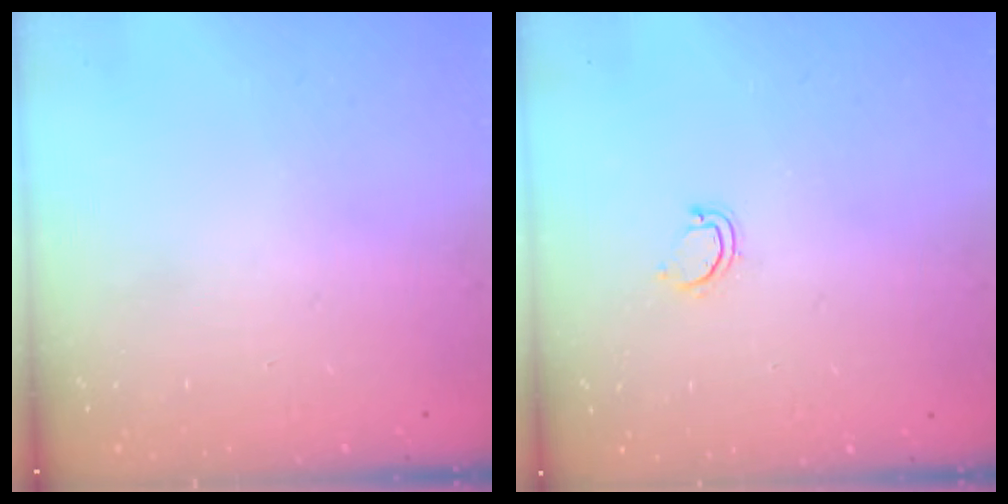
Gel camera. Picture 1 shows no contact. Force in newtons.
{"total": 3.1, "press": 3.1, "slide": 0.2}